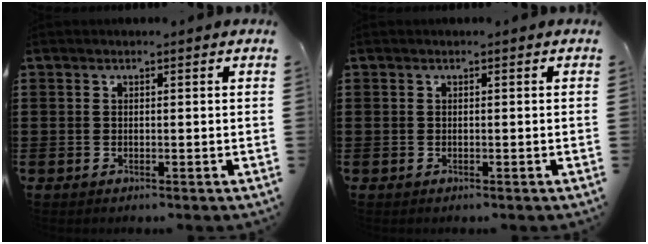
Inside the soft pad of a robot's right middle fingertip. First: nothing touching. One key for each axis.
{"total": 0.0}